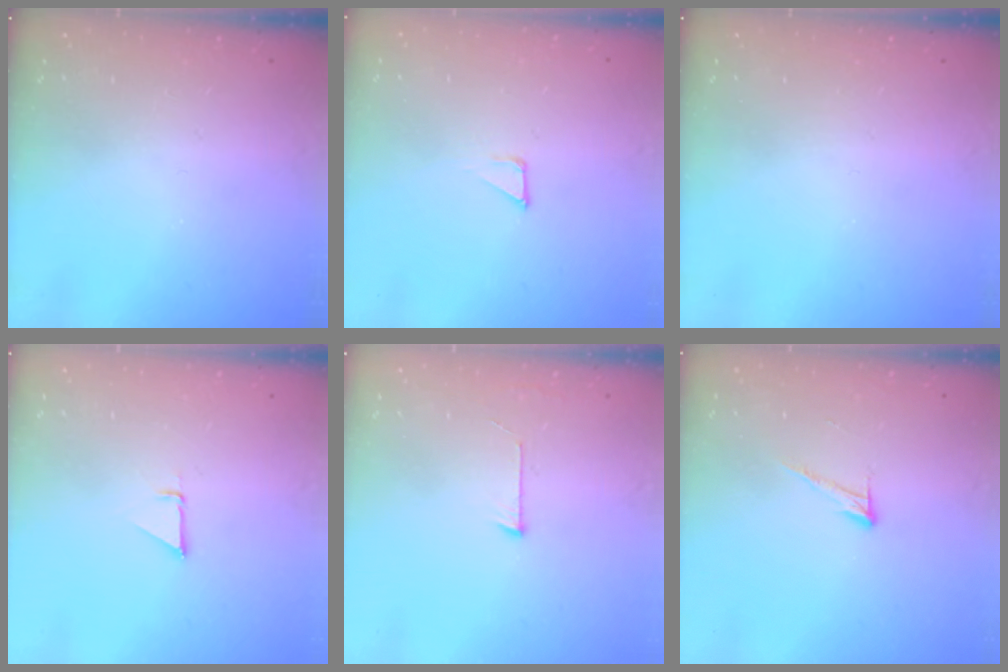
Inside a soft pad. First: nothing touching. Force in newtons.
{"total": 1.2, "press": 1.2, "slide": 0.0}
{"total": 0.0}
{"total": 1.5, "press": 1.5, "slide": 0.0}
{"total": 5.5, "press": 5.5, "slide": 0.5}
{"total": 6.6, "press": 6.6, "slide": 0.3}